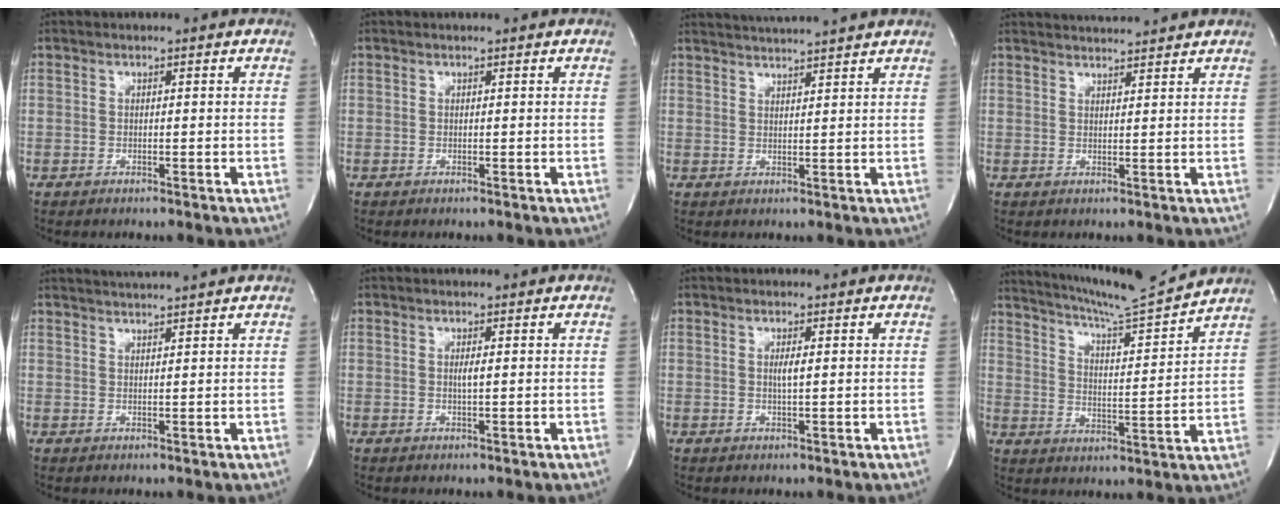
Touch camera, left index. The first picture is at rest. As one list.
[{"total": 0.0}, {"total": 8.2, "force": [7.7, -1.0, 2.7], "torque": [-0.049, 0.016, 0.111]}, {"total": 5.8, "force": [5.6, -0.3, 1.3], "torque": [-0.026, 0.018, 0.081]}, {"total": 4.2, "force": [3.9, -1.2, 1.2], "torque": [-0.016, 0.009, 0.060]}, {"total": 1.0, "force": [0.0, 0.0, 1.0], "torque": [-0.023, -0.004, 0.000]}, {"total": 1.4, "force": [0.1, 0.0, 1.4], "torque": [-0.031, -0.003, 0.001]}, {"total": 14.5, "force": [13.5, -0.9, 5.0], "torque": [-0.092, -0.028, 0.203]}]